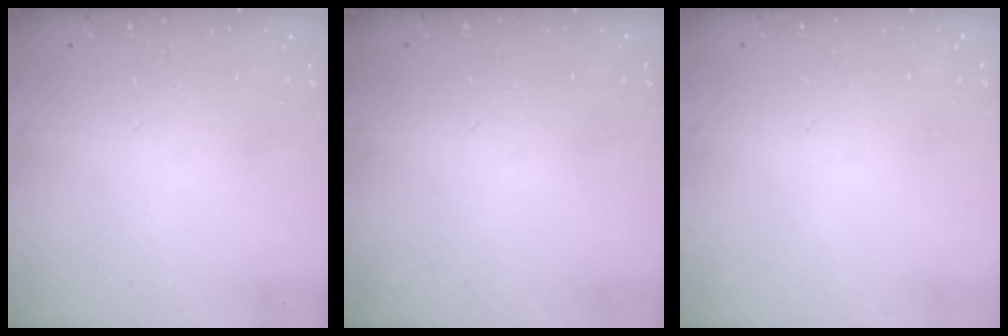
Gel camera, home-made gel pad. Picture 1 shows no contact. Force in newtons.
{"total": 0.0}
{"total": 0.0}